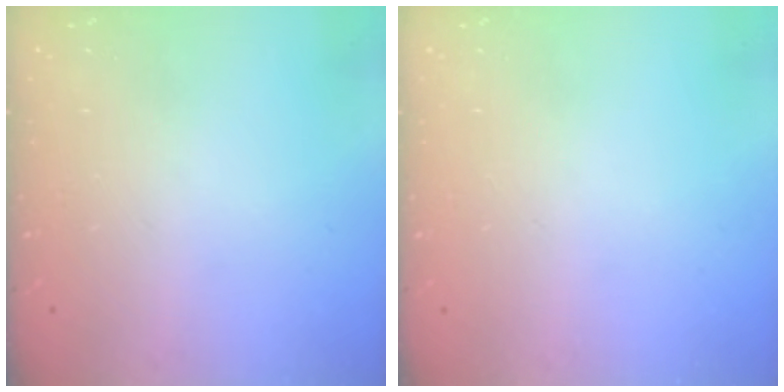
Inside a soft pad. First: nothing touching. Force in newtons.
{"total": 0.0}